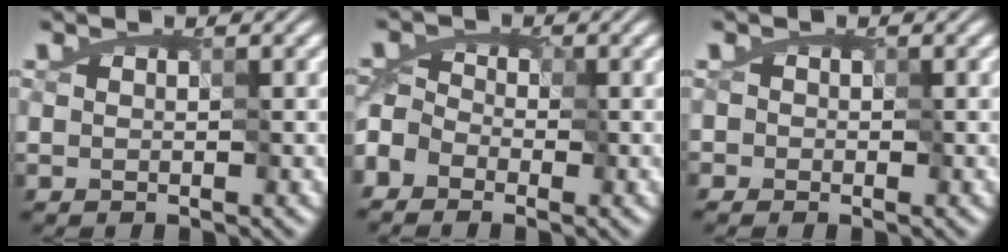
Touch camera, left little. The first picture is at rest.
{"total": 6.4, "force": [-4.4, 4.2, 2.1], "torque": [-0.030, 0.012, -0.100]}
{"total": 1.2, "force": [-0.1, 1.1, 0.4], "torque": [-0.009, 0.004, -0.001]}